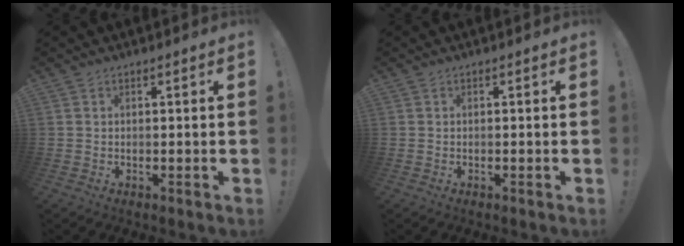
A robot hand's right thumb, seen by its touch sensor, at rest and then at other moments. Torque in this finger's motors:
{"motor_torque": [-0.03, -0.01, -0.01, 0.02, -0.02]}